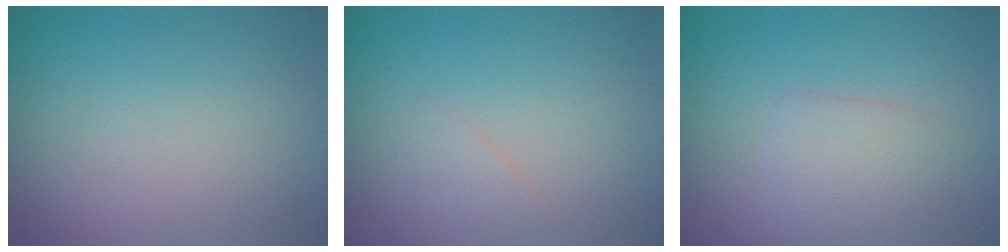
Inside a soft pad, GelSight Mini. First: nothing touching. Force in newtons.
{"total": 0.8, "press": 0.8, "slide": 0.0}
{"total": 2.5, "press": 2.5, "slide": 0.1}